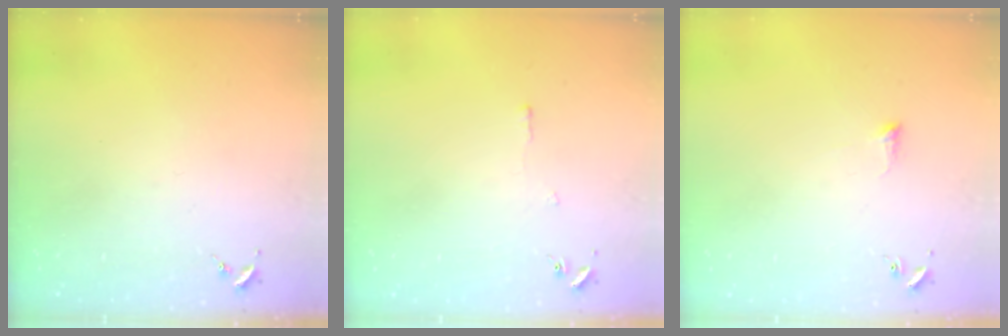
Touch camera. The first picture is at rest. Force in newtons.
{"total": 3.3, "press": 3.2, "slide": 0.6}
{"total": 2.5, "press": 2.4, "slide": 0.5}